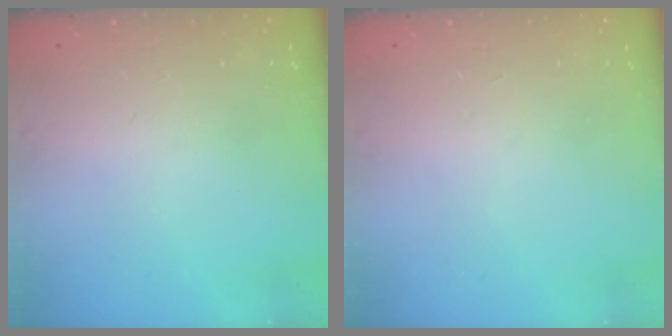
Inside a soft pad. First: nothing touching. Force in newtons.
{"total": 0.0}